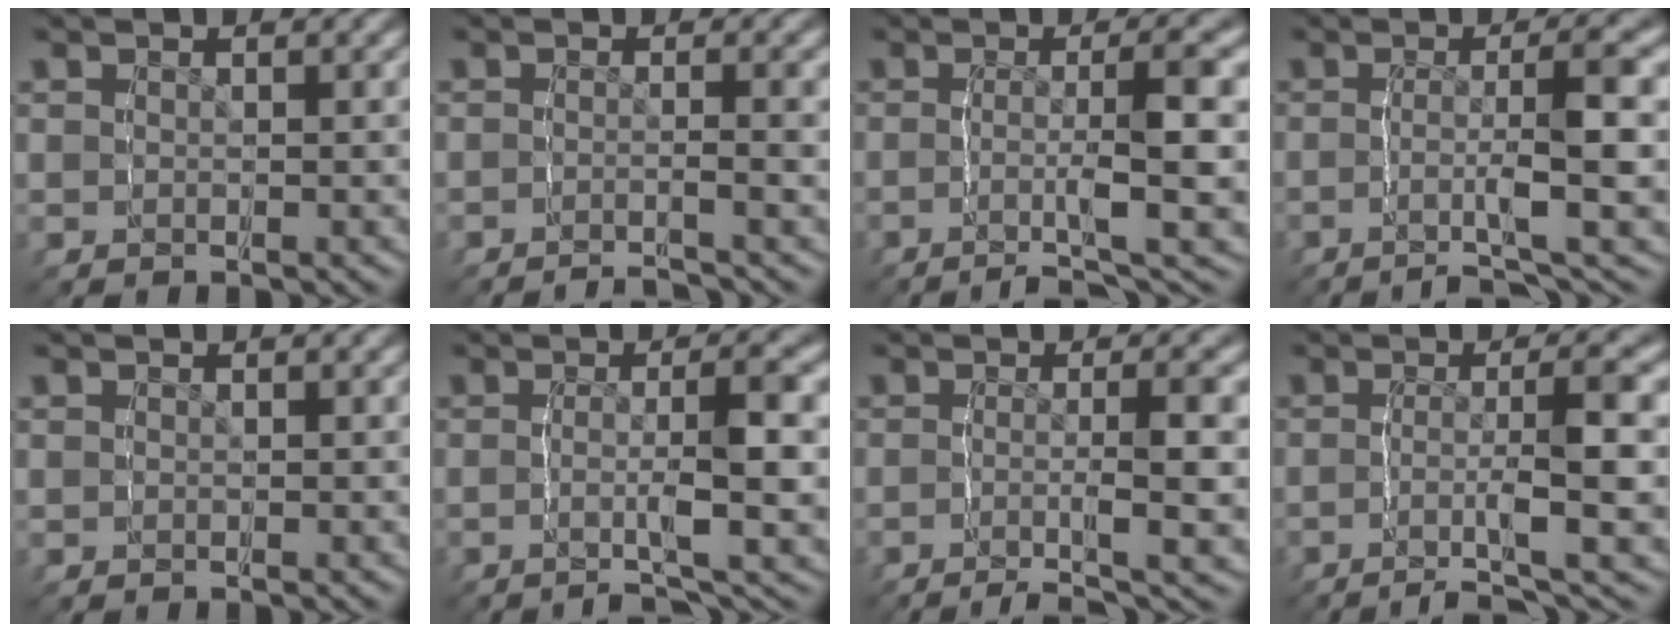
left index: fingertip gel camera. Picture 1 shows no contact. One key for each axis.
{"total": 3.8, "fx": -3.6, "fy": 0.1, "fz": 1.1, "tx": -0.024, "ty": -0.007, "tz": -0.062}
{"total": 6.0, "fx": -2.7, "fy": 0.4, "fz": 5.3, "tx": -0.083, "ty": -0.008, "tz": -0.045}
{"total": 5.7, "fx": -2.8, "fy": 0.2, "fz": 5.0, "tx": -0.079, "ty": -0.007, "tz": -0.048}
{"total": 0.0}
{"total": 4.9, "fx": -1.9, "fy": 0.2, "fz": 4.5, "tx": -0.073, "ty": -0.008, "tz": -0.036}
{"total": 6.0, "fx": -3.8, "fy": 0.6, "fz": 4.6, "tx": -0.066, "ty": -0.015, "tz": -0.056}
{"total": 6.4, "fx": -3.4, "fy": 0.5, "fz": 5.4, "tx": -0.084, "ty": -0.009, "tz": -0.054}